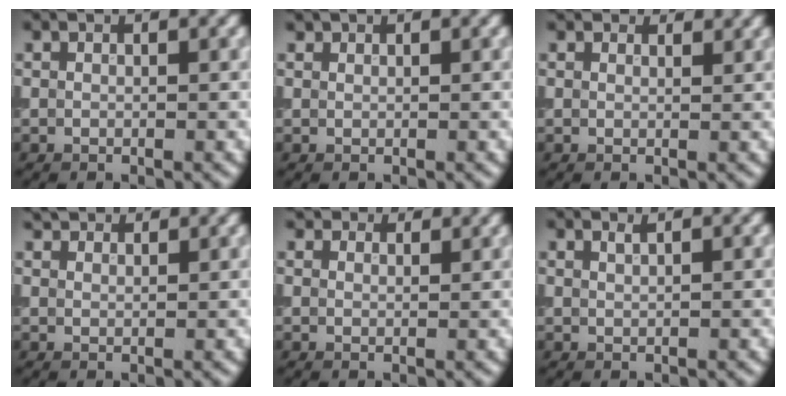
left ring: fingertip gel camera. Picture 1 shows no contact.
{"total": 0.6, "force": [0.5, 0.3, 0.0], "torque": [0.003, 0.001, 0.011]}
{"total": 2.3, "force": [2.1, 0.7, 0.5], "torque": [-0.015, 0.001, 0.022]}
{"total": 3.9, "force": [3.4, 1.3, 1.2], "torque": [-0.029, 0.003, 0.054]}
{"total": 3.5, "force": [3.1, 1.4, 1.0], "torque": [-0.024, -0.004, 0.044]}
{"total": 0.8, "force": [0.6, 0.2, 0.4], "torque": [-0.004, 0.001, 0.011]}